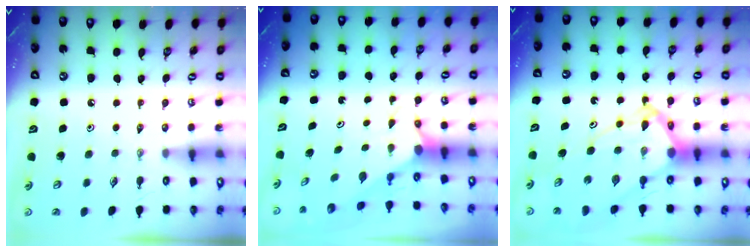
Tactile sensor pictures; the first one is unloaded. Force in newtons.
{"total": 2.1, "press": 2.1, "slide": 0.1}
{"total": 13.5, "press": 13.4, "slide": 1.2}